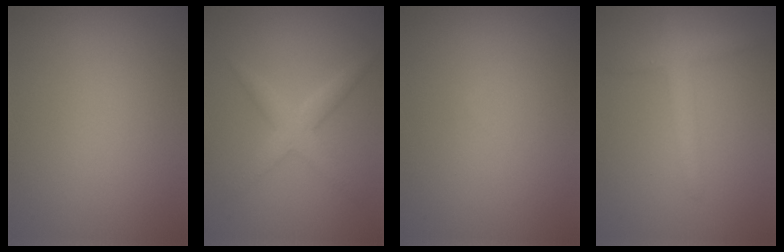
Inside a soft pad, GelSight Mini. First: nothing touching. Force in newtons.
{"total": 2.9, "press": 2.9, "slide": 0.0}
{"total": 0.0}
{"total": 2.7, "press": 2.6, "slide": 0.1}